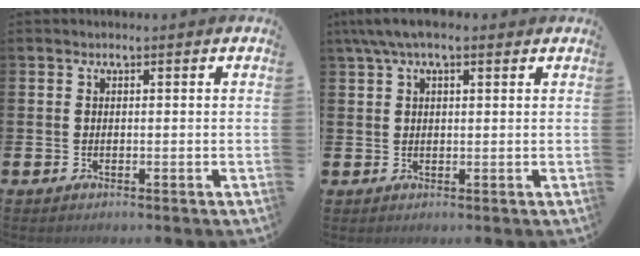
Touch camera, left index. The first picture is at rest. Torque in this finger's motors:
{"motor_torque": [0.29, -0.59, 1.05, 0.21]}